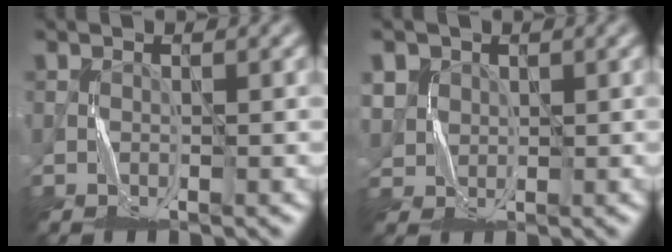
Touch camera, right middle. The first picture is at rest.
{"total": 2.9, "force": [1.3, 2.5, 0.8], "torque": [-0.035, 0.003, 0.032]}